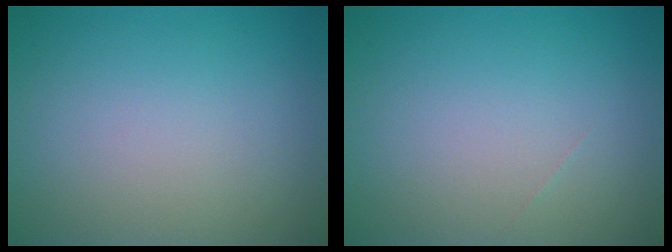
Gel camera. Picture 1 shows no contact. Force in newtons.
{"total": 0.0}